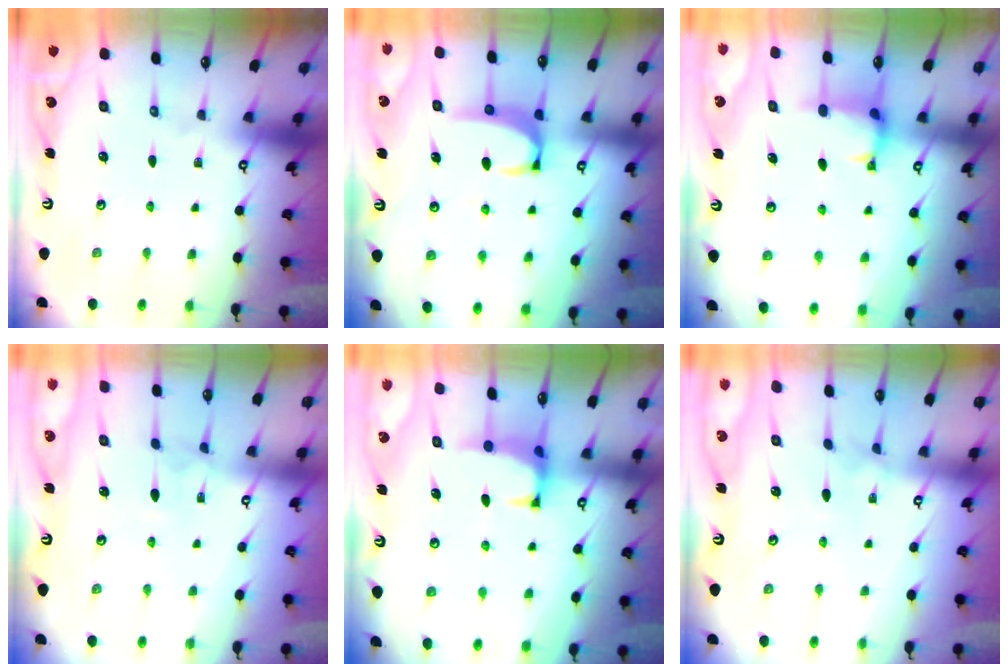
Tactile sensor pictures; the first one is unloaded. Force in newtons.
{"total": 2.9, "press": 2.9, "slide": 0.5}
{"total": 1.3, "press": 1.2, "slide": 0.3}
{"total": 2.0, "press": 1.9, "slide": 0.5}
{"total": 1.4, "press": 1.3, "slide": 0.5}
{"total": 2.9, "press": 2.9, "slide": 0.2}